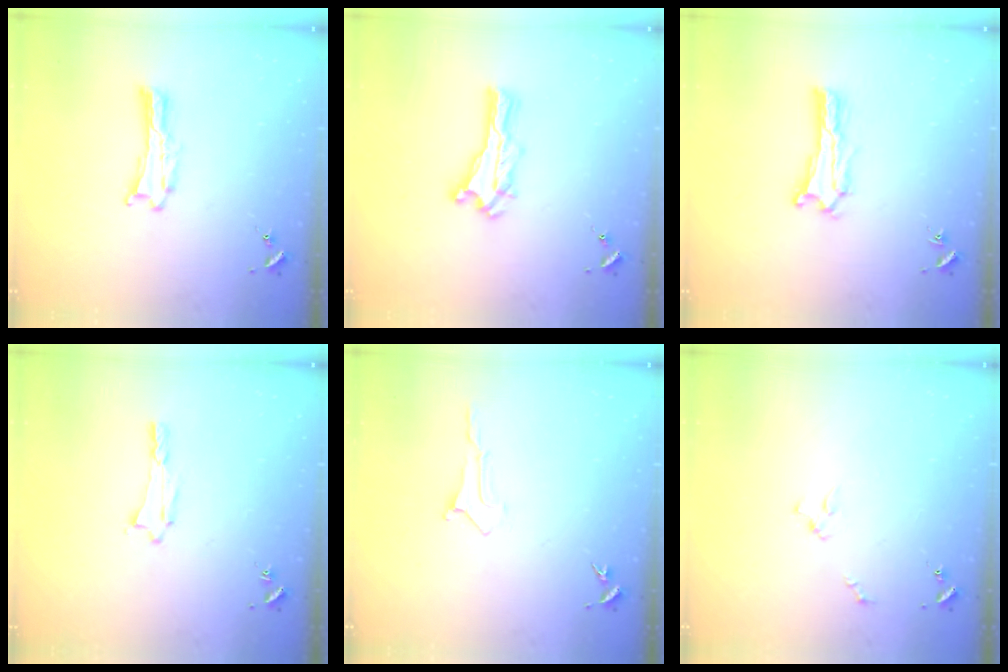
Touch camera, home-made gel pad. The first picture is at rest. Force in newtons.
{"total": 0.0}
{"total": 0.6, "press": 0.5, "slide": 0.2}
{"total": 0.8, "press": 0.8, "slide": 0.1}
{"total": 0.0}
{"total": 2.0, "press": 2.0, "slide": 0.2}